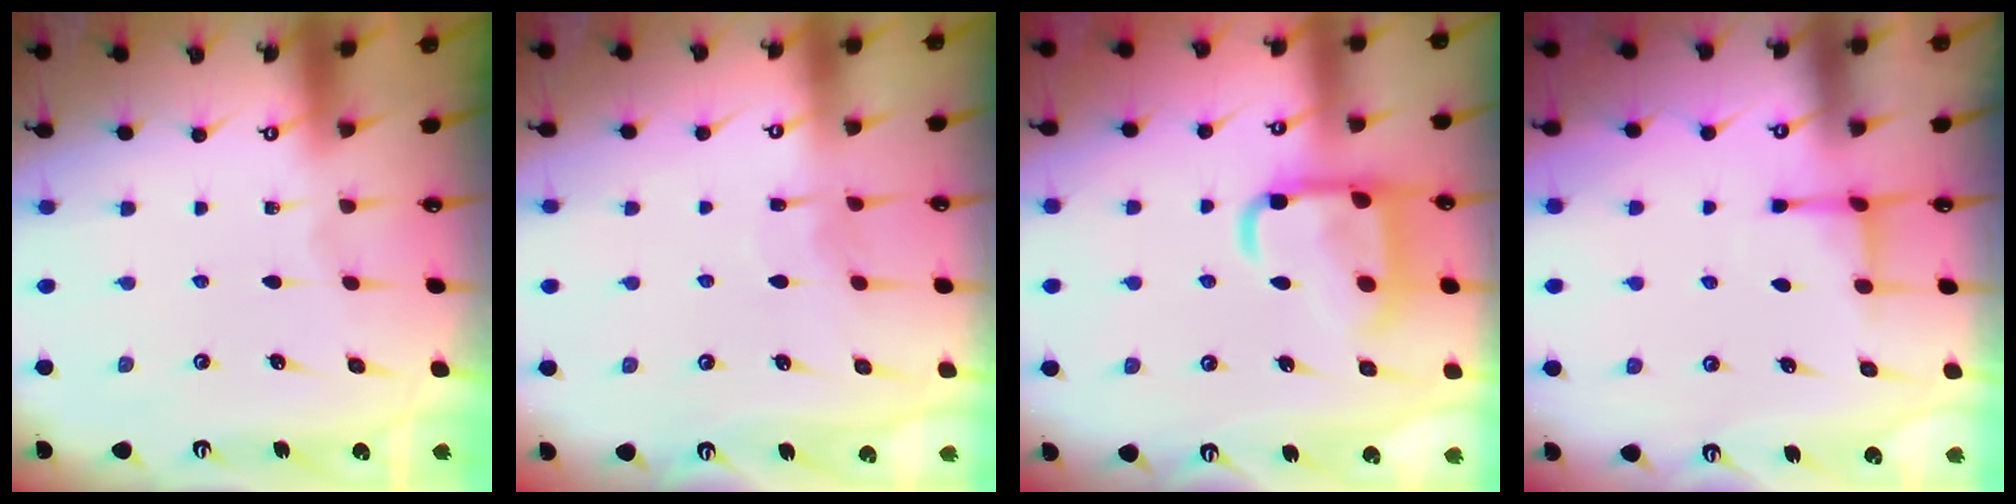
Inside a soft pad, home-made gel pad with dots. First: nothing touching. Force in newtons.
{"total": 6.5, "press": 6.5, "slide": 0.6}
{"total": 15.7, "press": 15.6, "slide": 1.6}
{"total": 2.8, "press": 2.7, "slide": 0.6}